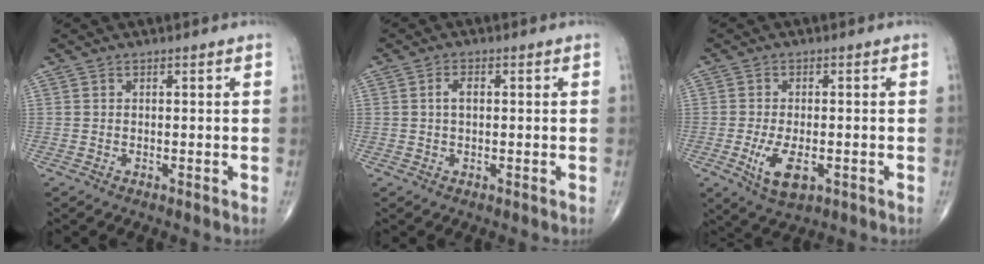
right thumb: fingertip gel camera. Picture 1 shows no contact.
{"total": 2.3, "force": [0.3, 1.2, 1.9], "torque": [-0.037, 0.007, 0.005]}
{"total": 6.8, "force": [-2.1, 3.2, 5.6], "torque": [-0.105, -0.008, -0.029]}